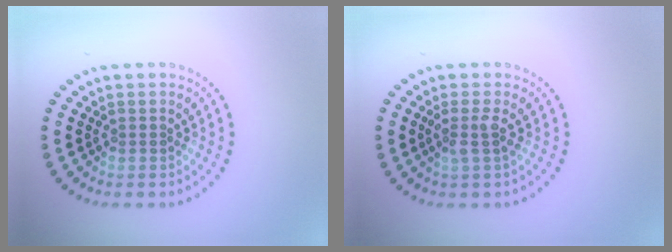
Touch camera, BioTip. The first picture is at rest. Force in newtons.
{"total": 1.8, "press": 1.3, "slide": 1.2}